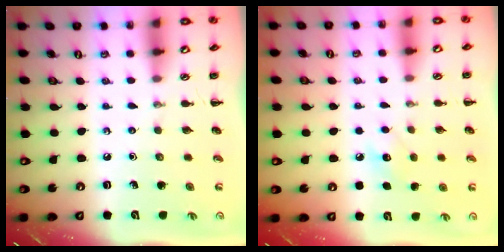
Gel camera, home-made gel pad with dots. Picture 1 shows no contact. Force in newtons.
{"total": 7.5, "press": 7.3, "slide": 1.7}